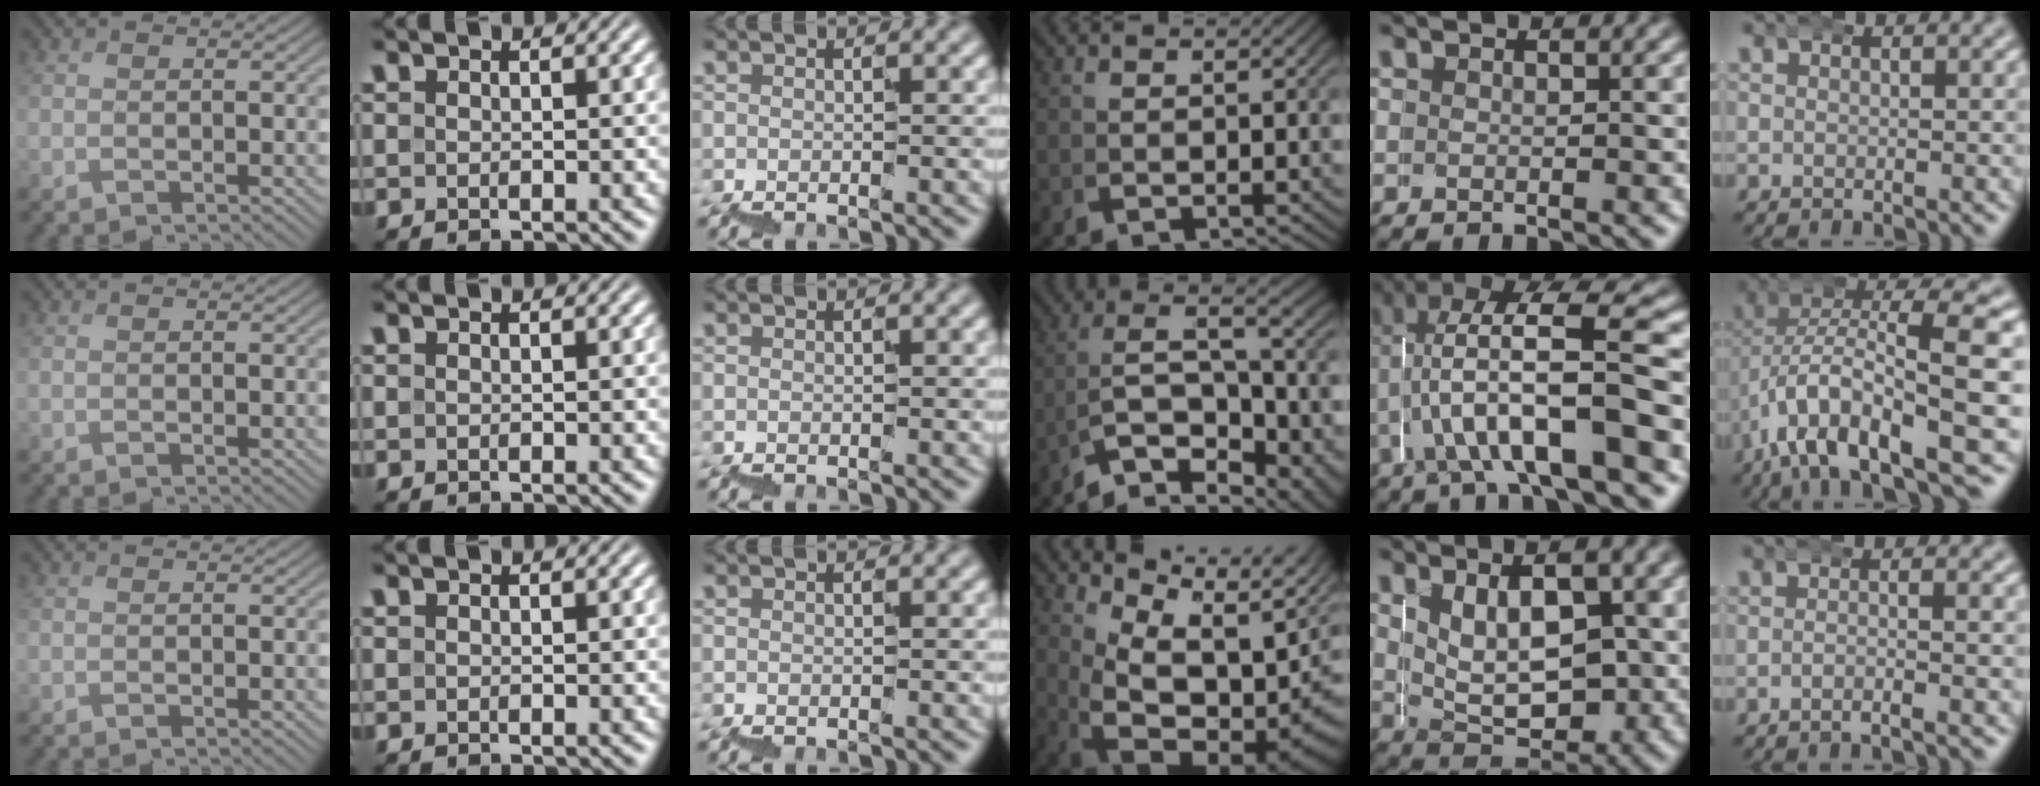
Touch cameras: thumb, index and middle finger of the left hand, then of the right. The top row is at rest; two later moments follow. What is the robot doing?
{"motion": "wrap", "object": "bubble wrap"}